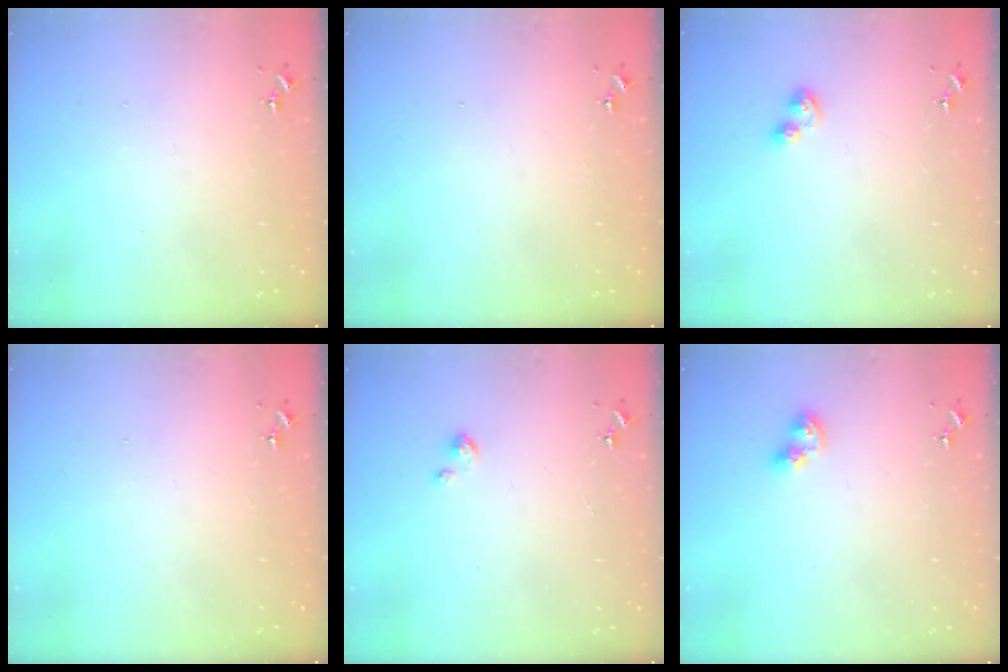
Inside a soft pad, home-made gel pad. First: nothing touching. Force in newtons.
{"total": 0.0}
{"total": 5.1, "press": 5.0, "slide": 0.8}
{"total": 0.0}
{"total": 2.7, "press": 2.7, "slide": 0.2}
{"total": 8.3, "press": 8.3, "slide": 0.9}